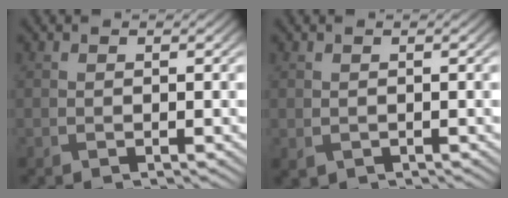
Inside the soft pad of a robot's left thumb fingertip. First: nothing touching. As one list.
[{"total": 0.6, "force": [0.0, 0.5, 0.3], "torque": [-0.009, -0.004, 0.003]}]